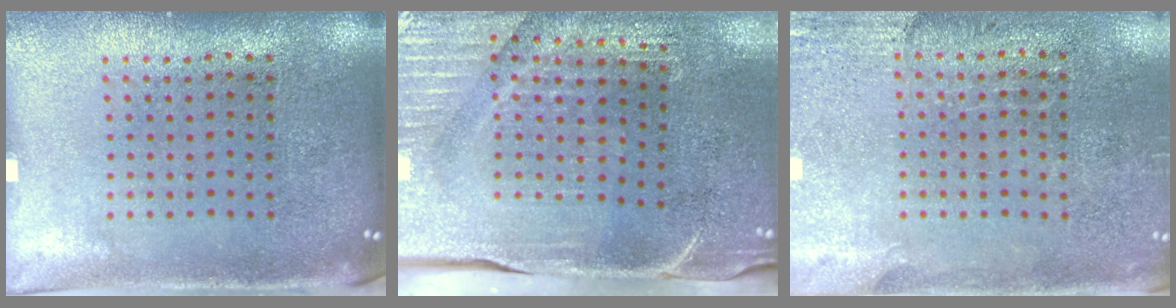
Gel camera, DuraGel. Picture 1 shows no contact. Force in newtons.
{"total": 3.9, "press": 3.6, "slide": 1.4}
{"total": 2.8, "press": 2.4, "slide": 1.4}